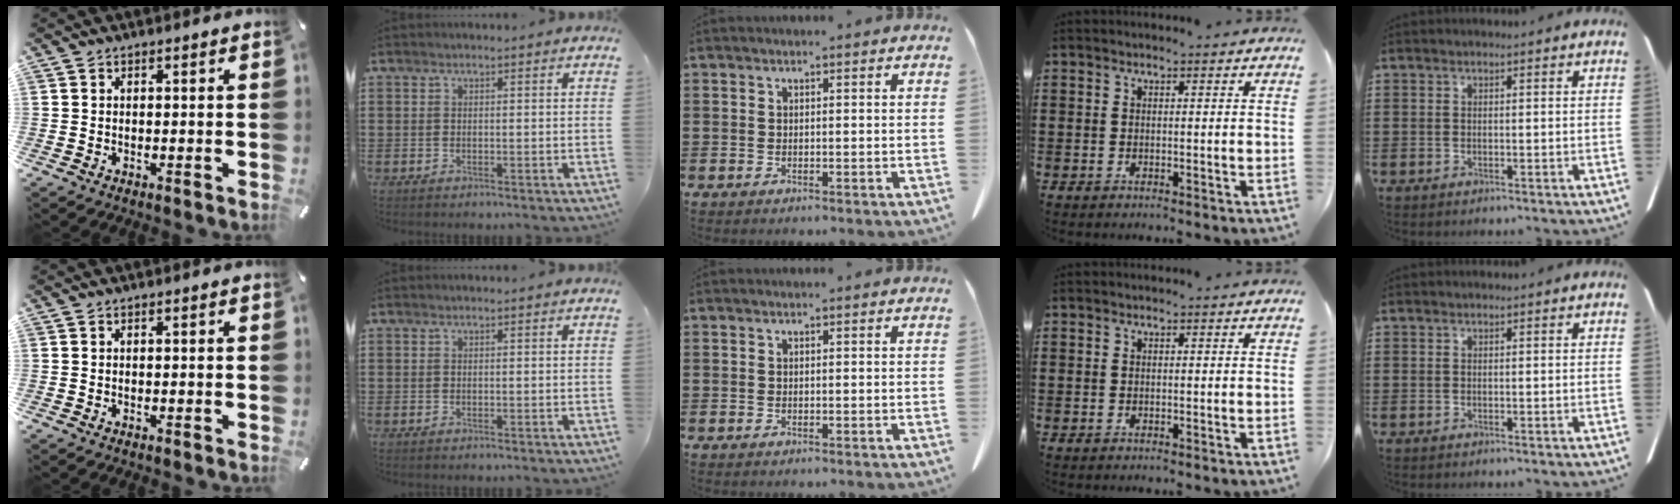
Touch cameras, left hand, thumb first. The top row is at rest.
{}